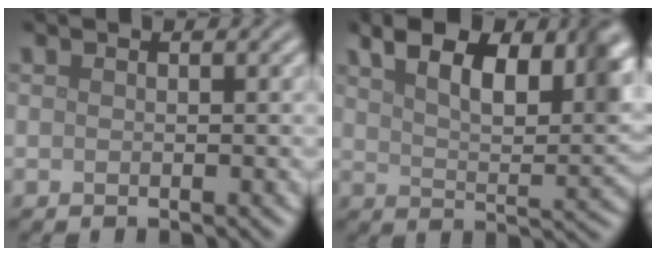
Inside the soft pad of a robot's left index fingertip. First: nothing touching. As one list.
[{"total": 9.7, "force": [4.9, 4.2, 7.2], "torque": [-0.102, 0.010, 0.082]}]